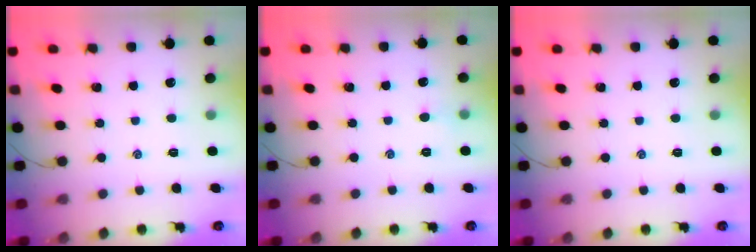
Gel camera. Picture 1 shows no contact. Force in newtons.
{"total": 2.4, "press": 2.3, "slide": 0.7}
{"total": 0.0}